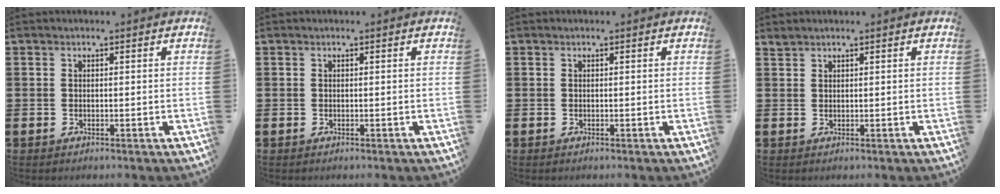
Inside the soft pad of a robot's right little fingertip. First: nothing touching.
{"total": 0.0}
{"total": 0.0}
{"total": 0.8, "force": [0.8, 0.1, -0.1], "torque": [0.010, -0.002, 0.013]}